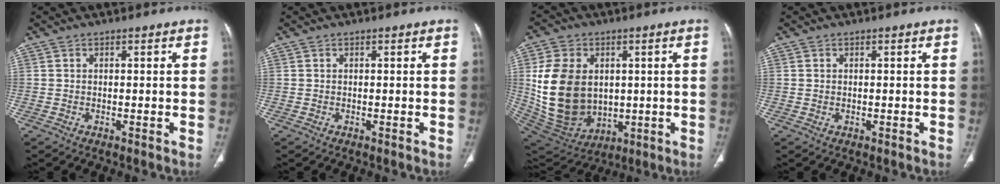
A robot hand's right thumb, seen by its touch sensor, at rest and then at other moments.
{"total": 0.0}
{"total": 18.9, "force": [1.8, 14.1, 12.5], "torque": [-0.217, -0.012, 0.064]}
{"total": 0.0}